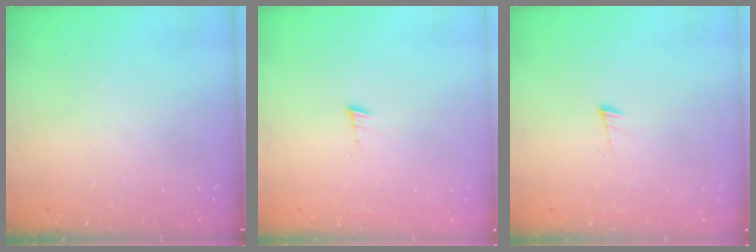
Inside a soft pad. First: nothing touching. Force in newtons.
{"total": 3.5, "press": 3.5, "slide": 0.5}
{"total": 3.5, "press": 3.5, "slide": 0.5}